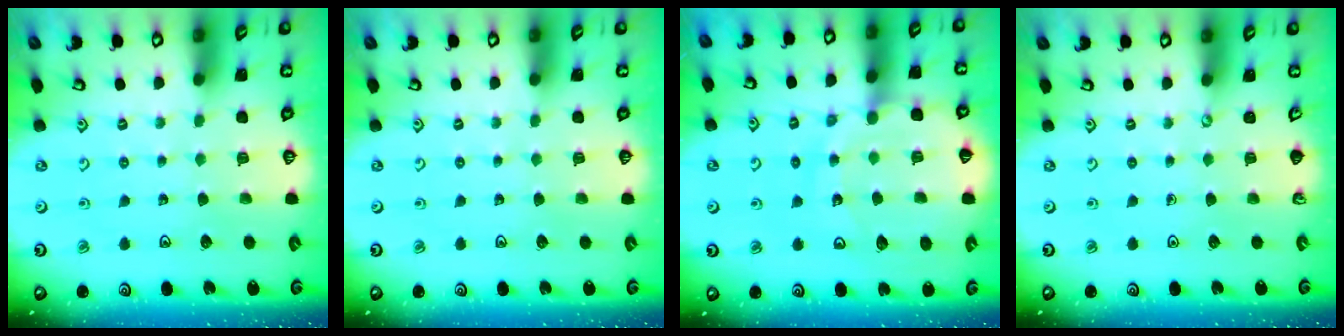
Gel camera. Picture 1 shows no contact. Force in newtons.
{"total": 0.0}
{"total": 14.4, "press": 14.3, "slide": 1.8}
{"total": 0.0}